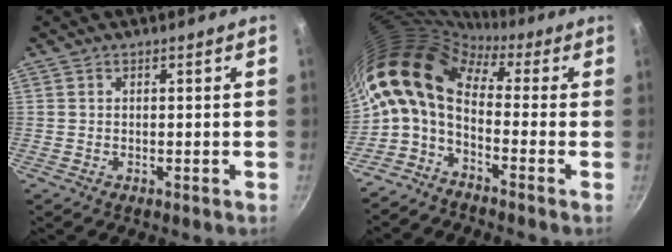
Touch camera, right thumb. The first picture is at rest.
{"total": 14.6, "force": [0.0, 8.8, 11.7], "torque": [-0.236, 0.030, -0.025]}